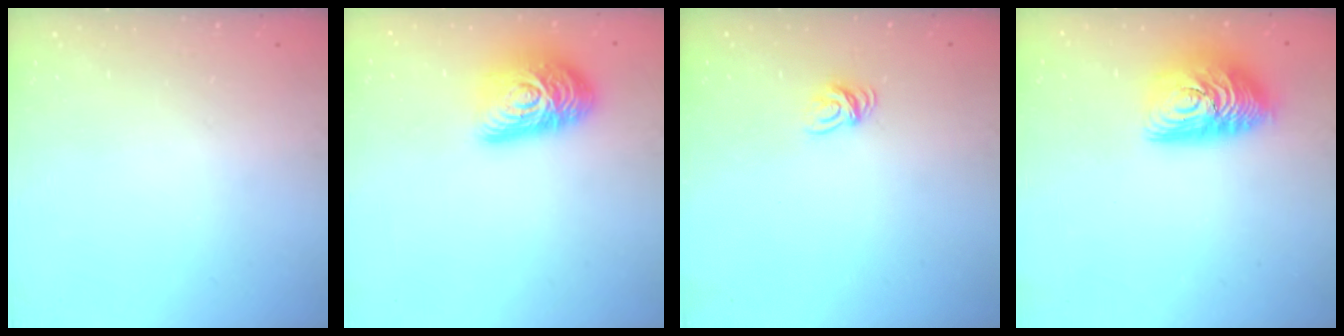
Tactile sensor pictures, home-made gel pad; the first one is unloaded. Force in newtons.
{"total": 15.9, "press": 15.9, "slide": 0.8}
{"total": 6.2, "press": 6.2, "slide": 0.4}
{"total": 14.0, "press": 14.0, "slide": 0.9}